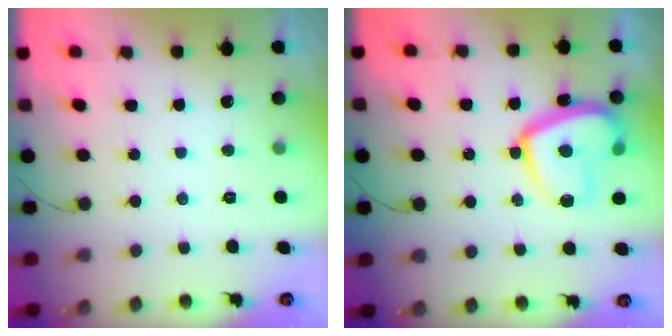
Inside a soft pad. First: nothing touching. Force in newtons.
{"total": 16.8, "press": 16.8, "slide": 1.4}